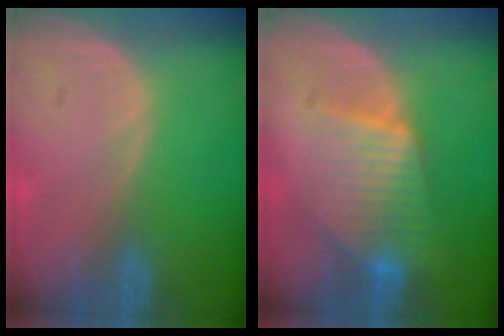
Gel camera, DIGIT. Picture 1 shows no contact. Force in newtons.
{"total": 7.1, "press": 7.1, "slide": 0.1}